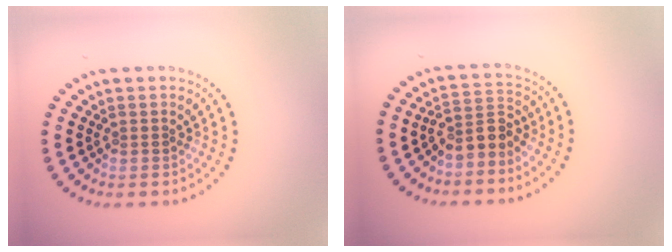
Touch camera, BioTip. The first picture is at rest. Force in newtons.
{"total": 2.7, "press": 2.4, "slide": 1.3}